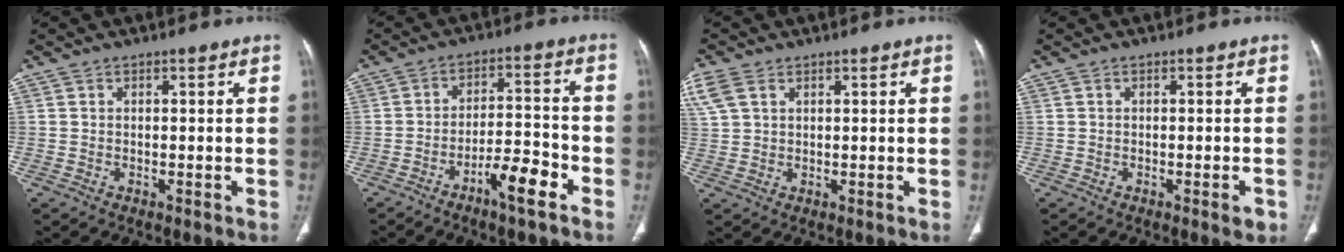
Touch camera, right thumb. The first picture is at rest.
{"total": 8.2, "force": [-5.0, 1.8, 6.2], "torque": [-0.103, 0.039, -0.082]}
{"total": 6.2, "force": [3.0, 3.9, 3.7], "torque": [-0.107, 0.014, 0.071]}
{"total": 2.1, "force": [-1.0, 0.5, 1.8], "torque": [-0.021, -0.002, -0.010]}